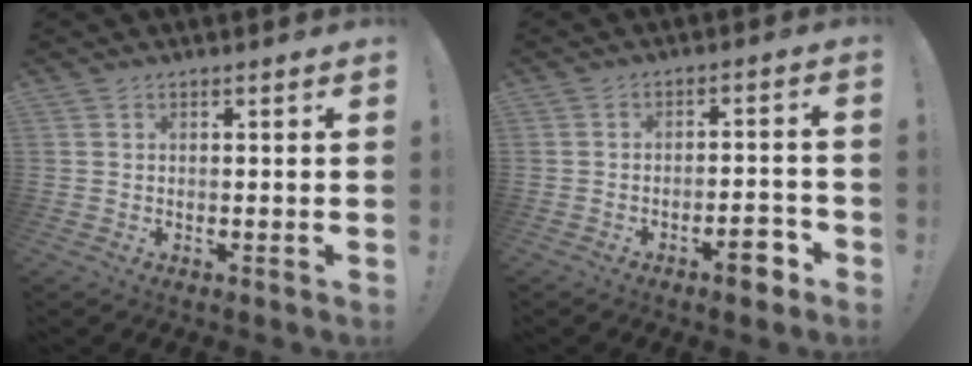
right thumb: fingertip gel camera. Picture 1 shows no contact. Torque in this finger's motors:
{"motor_torque": [1.59, 0.49, 0.56, -0.78, -0.01]}